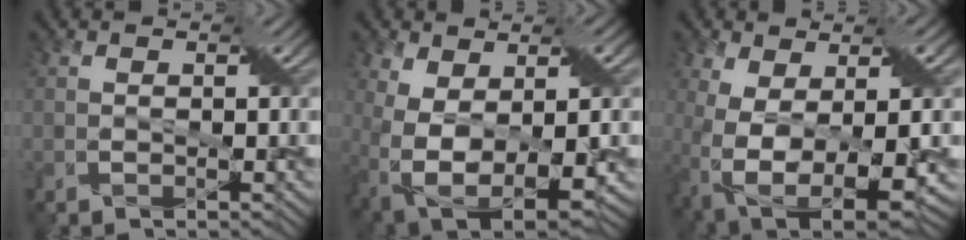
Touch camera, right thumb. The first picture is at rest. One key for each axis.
{"total": 11.6, "fx": -1.2, "fy": 6.5, "fz": 9.5, "tx": -0.212, "ty": -0.029, "tz": -0.004}
{"total": 11.9, "fx": -2.2, "fy": 5.9, "fz": 10.0, "tx": -0.215, "ty": -0.029, "tz": -0.024}